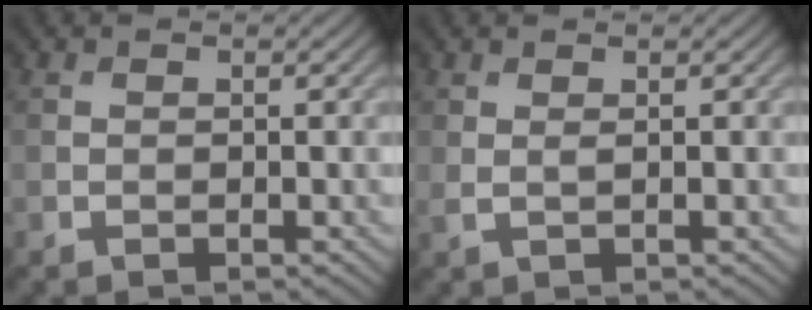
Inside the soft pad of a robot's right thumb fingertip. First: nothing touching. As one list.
[{"total": 1.0, "force": [0.5, 0.1, 0.9], "torque": [-0.022, 0.002, 0.010]}]